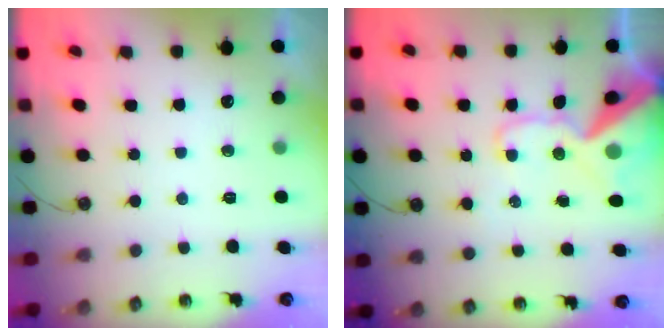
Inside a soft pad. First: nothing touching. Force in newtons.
{"total": 18.0, "press": 17.8, "slide": 2.4}